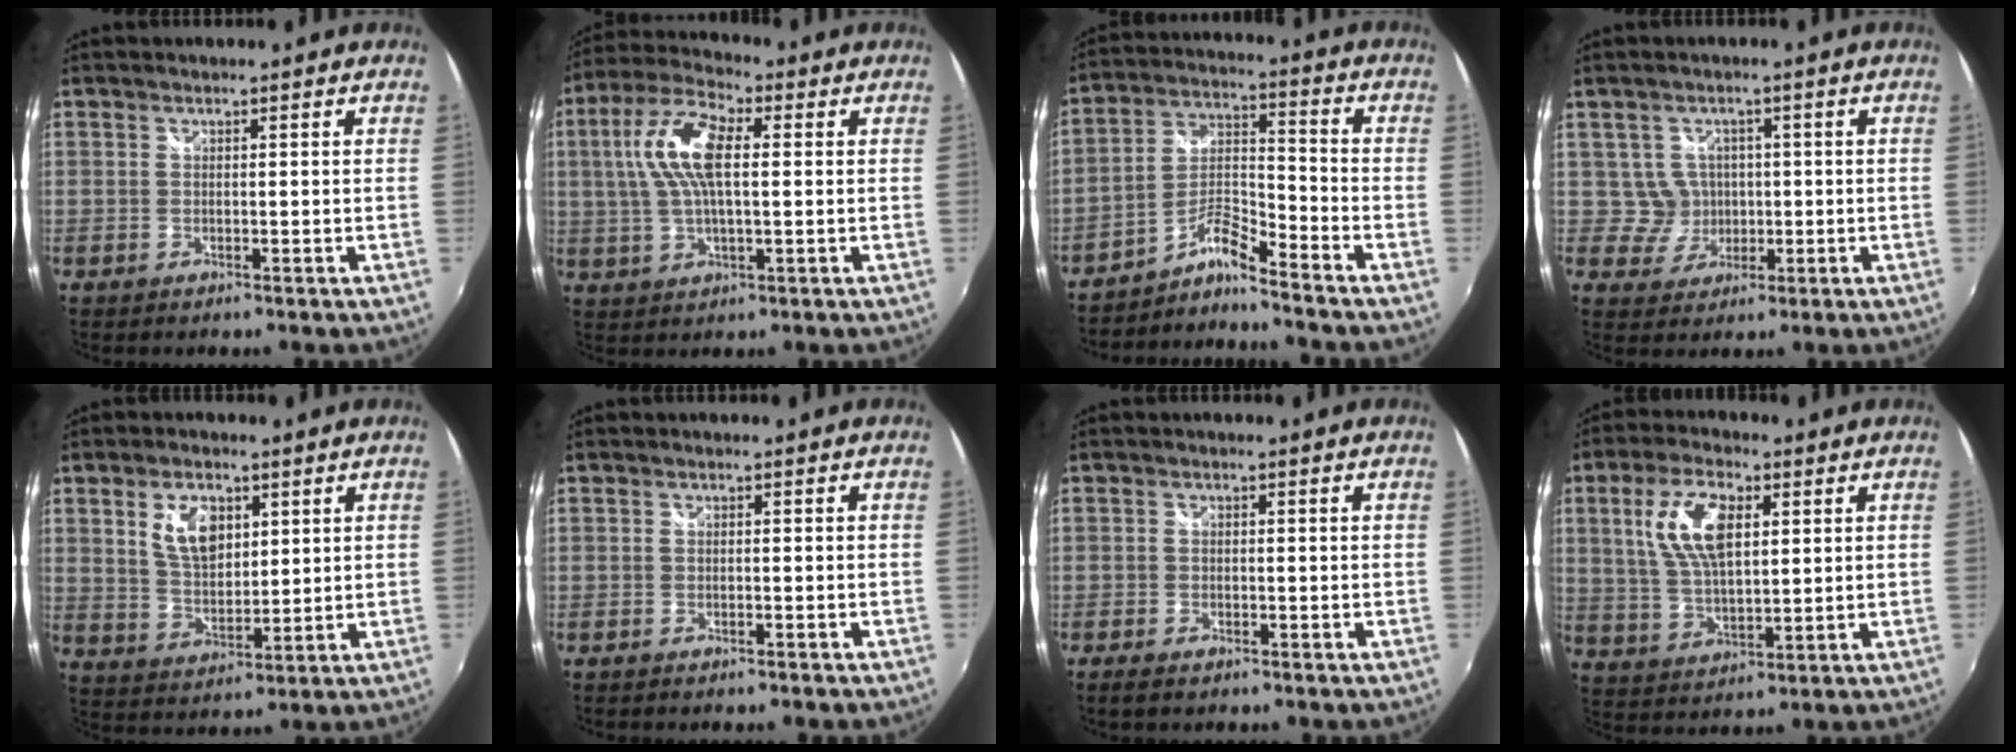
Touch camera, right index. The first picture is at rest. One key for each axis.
{"total": 11.6, "fx": 1.9, "fy": 4.4, "fz": 10.5, "tx": -0.216, "ty": 0.019, "tz": 0.032}
{"total": 6.4, "fx": -5.8, "fy": -0.9, "fz": 2.4, "tx": -0.054, "ty": 0.023, "tz": -0.120}
{"total": 4.4, "fx": 0.1, "fy": 4.4, "fz": 0.3, "tx": -0.012, "ty": 0.015, "tz": 0.010}
{"total": 7.9, "fx": 3.2, "fy": 4.5, "fz": 5.6, "tx": -0.105, "ty": 0.007, "tz": 0.063}
{"total": 1.6, "fx": -1.4, "fy": 0.3, "fz": 0.5, "tx": -0.018, "ty": -0.006, "tz": -0.024}
{"total": 2.7, "fx": -2.1, "fy": 1.0, "fz": 1.4, "tx": -0.034, "ty": -0.010, "tz": -0.039}
{"total": 11.0, "fx": 3.4, "fy": 5.1, "fz": 9.2, "tx": -0.184, "ty": 0.011, "tz": 0.071}